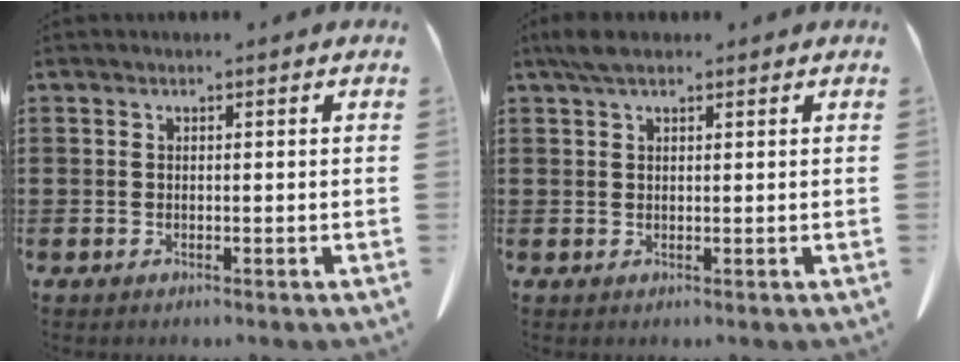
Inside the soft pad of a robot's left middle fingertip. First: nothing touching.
{"total": 3.1, "force": [1.9, 1.2, 2.1], "torque": [-0.047, 0.007, 0.036]}